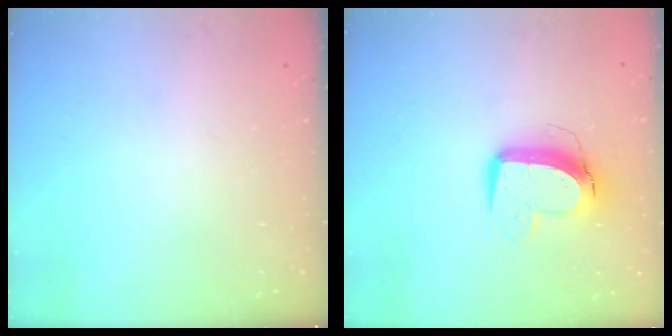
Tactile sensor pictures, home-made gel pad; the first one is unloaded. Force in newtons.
{"total": 11.1, "press": 11.1, "slide": 0.9}